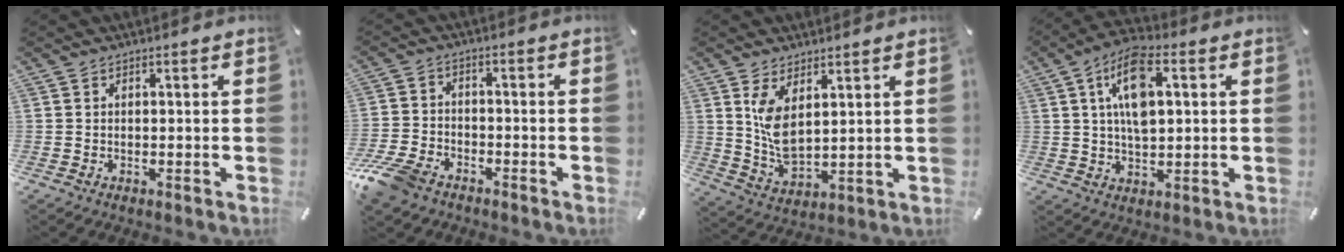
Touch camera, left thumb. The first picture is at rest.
{"total": 8.7, "force": [-6.4, 4.5, 3.7], "torque": [-0.086, 0.028, -0.127]}
{"total": 7.7, "force": [3.6, 3.7, 5.8], "torque": [-0.130, -0.024, 0.063]}
{"total": 11.7, "force": [2.9, 6.0, 9.6], "torque": [-0.172, 0.002, 0.048]}